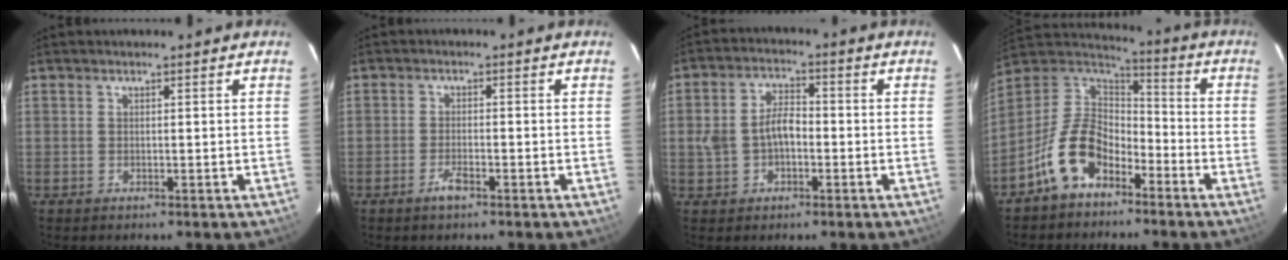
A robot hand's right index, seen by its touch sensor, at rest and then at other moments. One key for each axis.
{"total": 2.6, "fx": -1.7, "fy": 0.7, "fz": 1.7, "tx": -0.040, "ty": -0.001, "tz": -0.033}
{"total": 6.7, "fx": -1.1, "fy": 4.3, "fz": 5.0, "tx": -0.101, "ty": 0.017, "tz": -0.014}
{"total": 13.4, "fx": -7.6, "fy": 8.0, "fz": 7.5, "tx": -0.168, "ty": 0.024, "tz": -0.144}